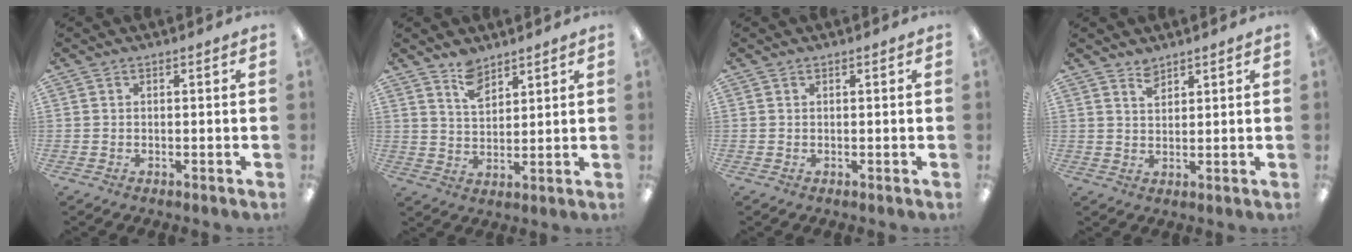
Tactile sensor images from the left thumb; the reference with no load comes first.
{"total": 5.7, "force": [4.7, 2.5, 1.9], "torque": [-0.034, -0.026, 0.087]}
{"total": 0.0}
{"total": 2.9, "force": [2.6, 1.0, 0.8], "torque": [-0.010, -0.012, 0.049]}